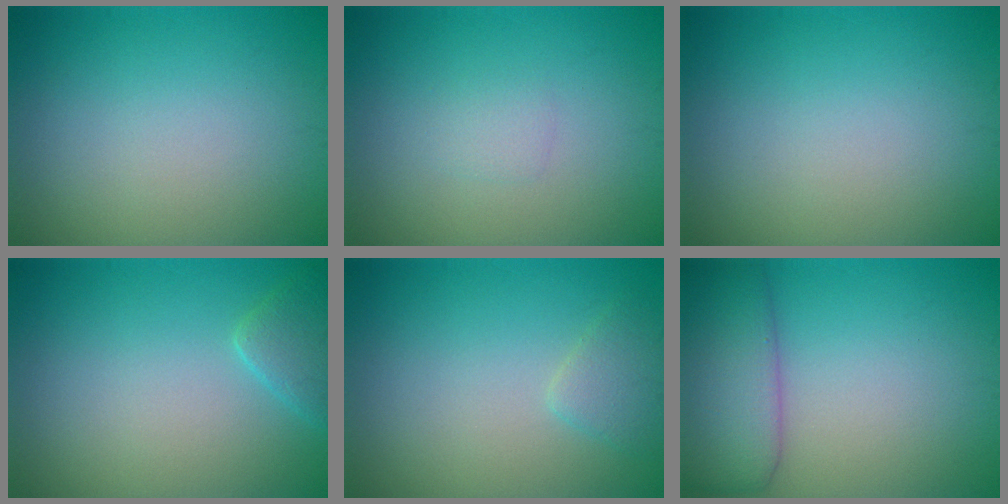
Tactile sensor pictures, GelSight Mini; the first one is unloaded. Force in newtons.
{"total": 0.9, "press": 0.9, "slide": 0.1}
{"total": 0.0}
{"total": 2.2, "press": 2.2, "slide": 0.1}
{"total": 1.7, "press": 1.7, "slide": 0.2}
{"total": 5.5, "press": 5.5, "slide": 0.1}